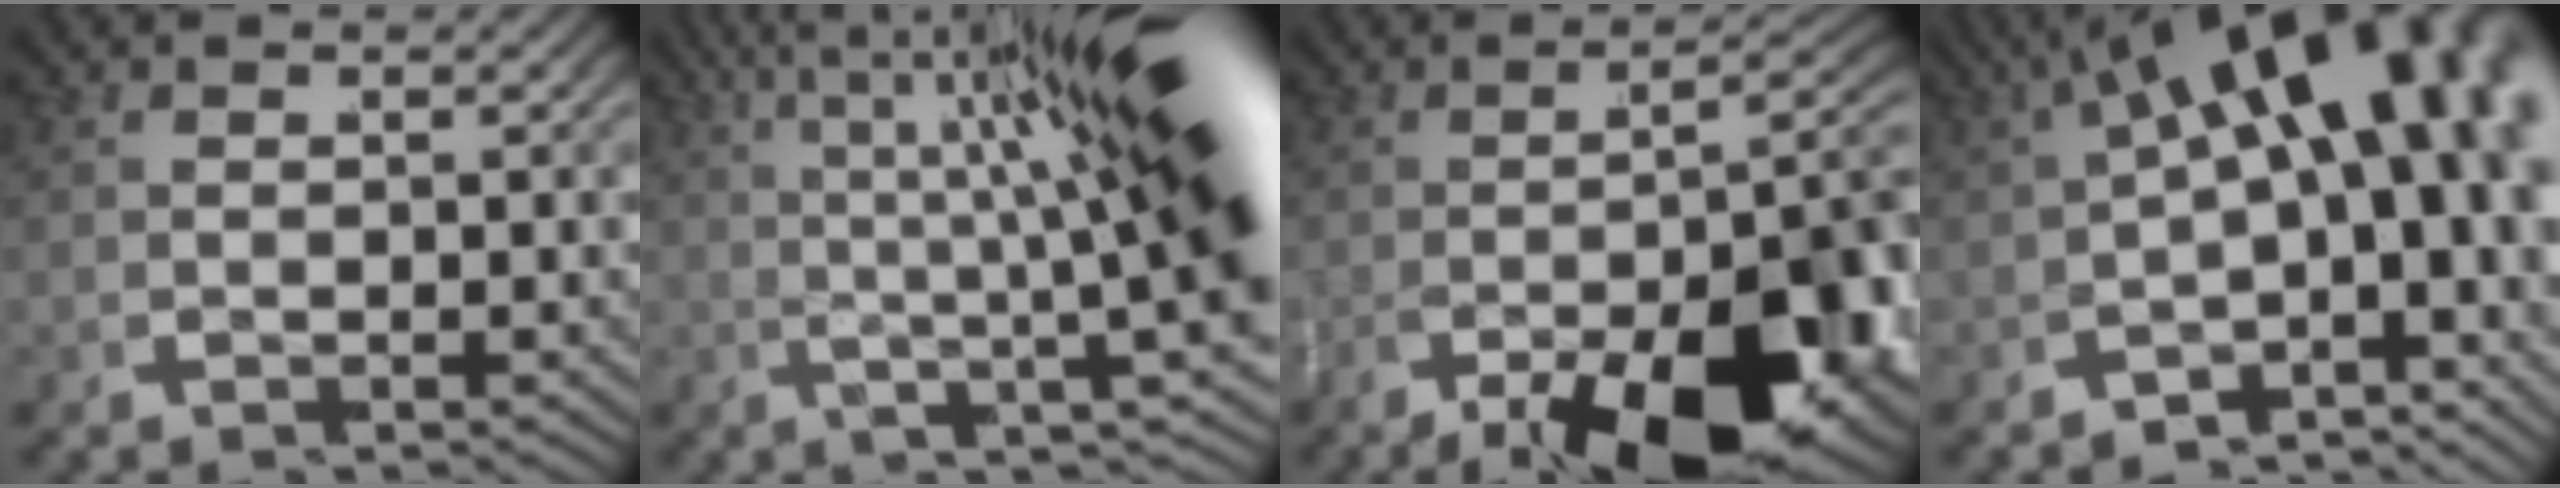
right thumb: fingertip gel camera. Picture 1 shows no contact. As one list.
[{"total": 13.2, "force": [1.4, 5.1, 12.1], "torque": [-0.161, 0.007, 0.006]}, {"total": 15.3, "force": [-4.9, 6.8, 12.7], "torque": [-0.203, -0.039, -0.068]}, {"total": 14.8, "force": [-0.5, 8.4, 12.2], "torque": [-0.162, -0.015, -0.021]}]